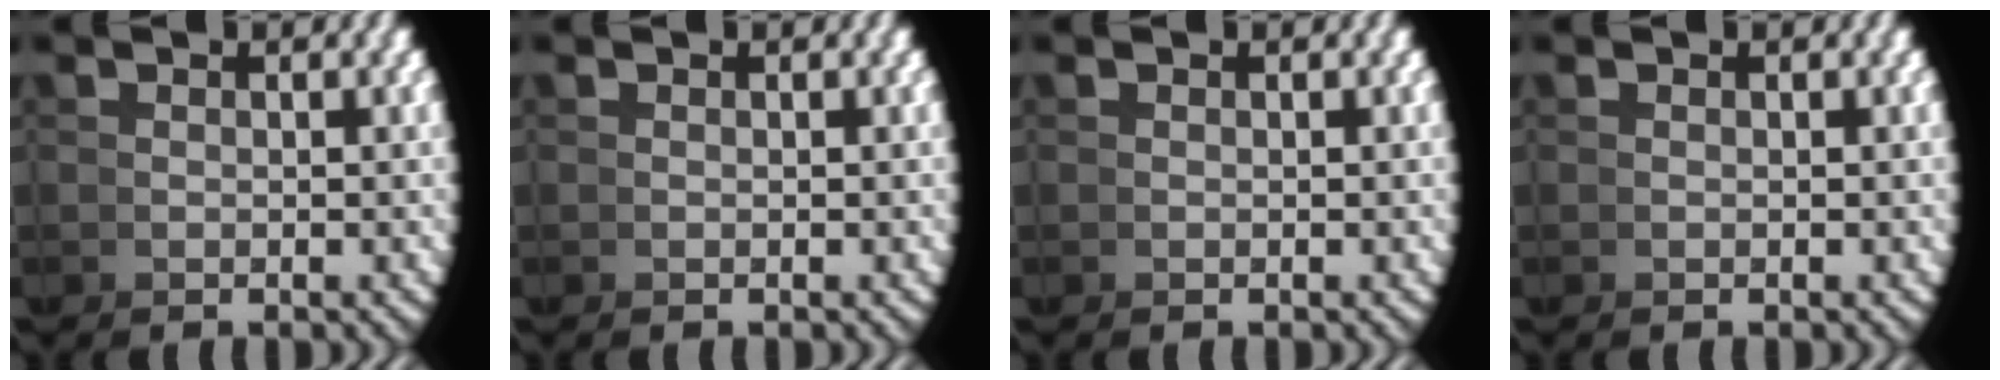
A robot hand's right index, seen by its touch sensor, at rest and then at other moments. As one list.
[{"total": 0.0}, {"total": 0.0}, {"total": 0.0}]